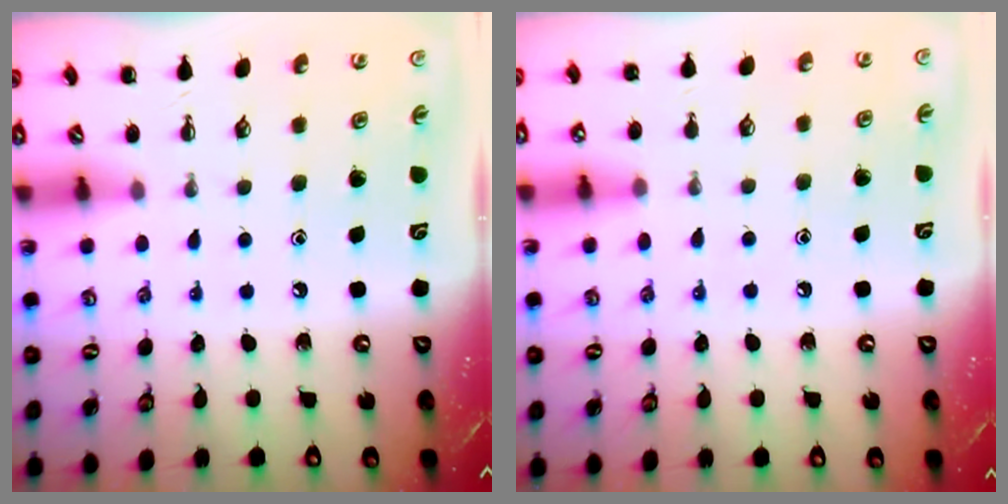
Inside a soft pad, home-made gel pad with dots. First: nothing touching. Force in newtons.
{"total": 6.7, "press": 6.3, "slide": 2.3}